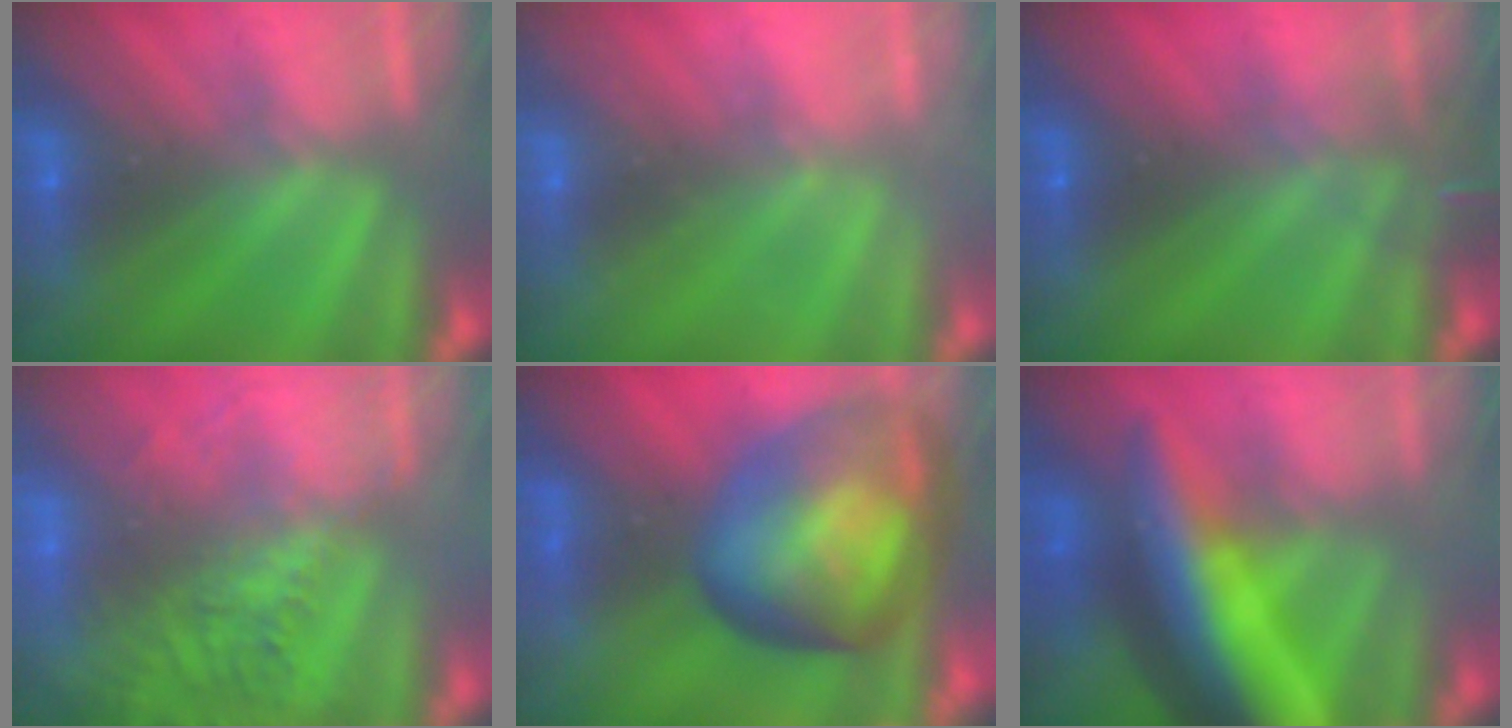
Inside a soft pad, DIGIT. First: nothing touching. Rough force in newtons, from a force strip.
{"total": 2.0}
{"total": 3.0}
{"total": 7.1}
{"total": 8.7}
{"total": 12.7}